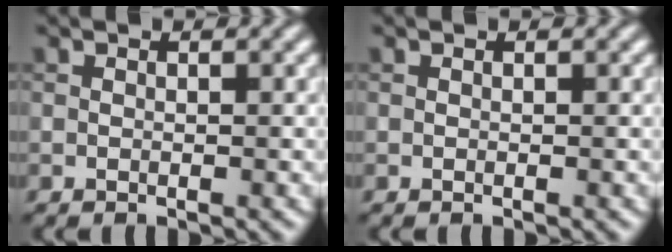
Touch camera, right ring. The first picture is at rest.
{"total": 0.0}